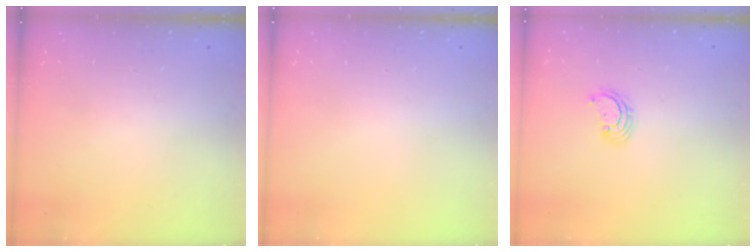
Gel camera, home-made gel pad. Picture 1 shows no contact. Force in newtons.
{"total": 0.0}
{"total": 3.1, "press": 3.1, "slide": 0.1}